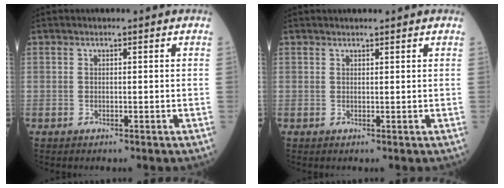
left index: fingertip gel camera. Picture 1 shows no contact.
{"total": 1.6, "force": [1.5, 0.2, 0.5], "torque": [-0.010, 0.011, 0.021]}